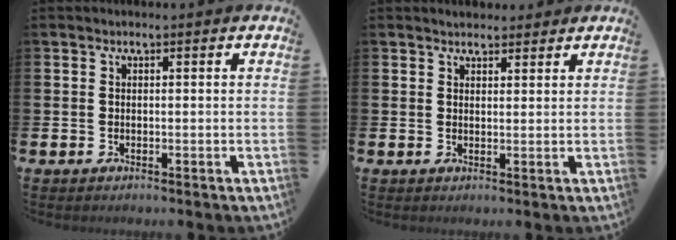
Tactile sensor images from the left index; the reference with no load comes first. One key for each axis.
{"total": 2.3, "fx": 2.3, "fy": 0.6, "fz": -0.2, "tx": 0.007, "ty": -0.008, "tz": 0.041}